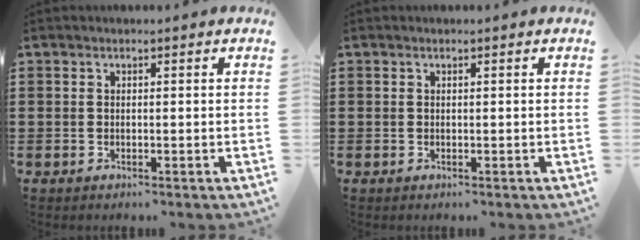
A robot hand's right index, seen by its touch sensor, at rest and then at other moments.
{"total": 0.0}